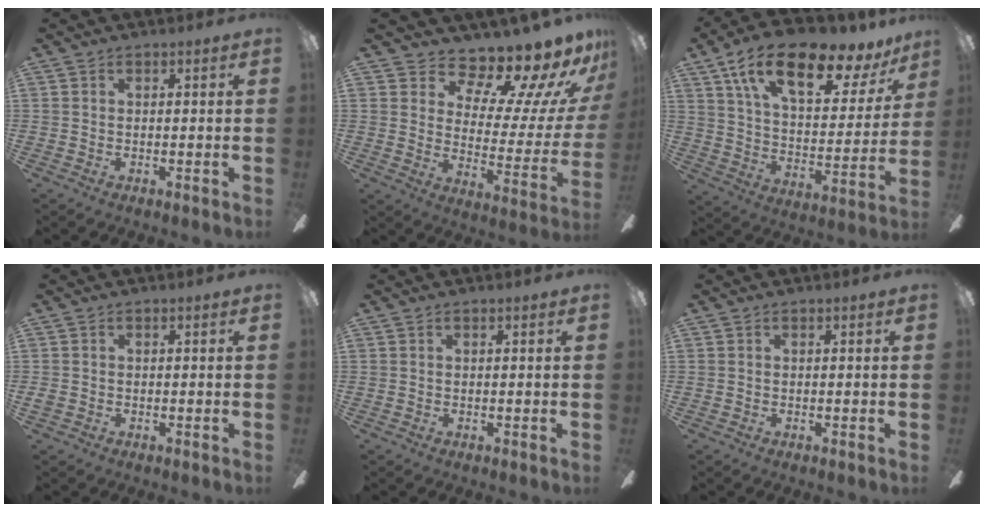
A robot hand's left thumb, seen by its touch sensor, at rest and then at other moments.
{"total": 14.3, "force": [11.9, 4.3, 6.8], "torque": [-0.103, -0.108, 0.197]}
{"total": 20.6, "force": [13.4, 8.2, 13.3], "torque": [-0.222, -0.075, 0.227]}
{"total": 1.2, "force": [-0.4, 0.8, 0.8], "torque": [-0.012, 0.004, -0.007]}
{"total": 0.7, "force": [0.2, 0.1, 0.6], "torque": [-0.013, 0.001, 0.004]}
{"total": 0.0}